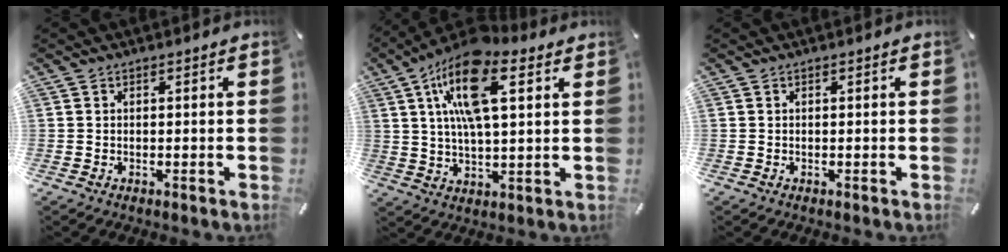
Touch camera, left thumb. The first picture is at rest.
{"total": 16.7, "force": [6.9, 7.4, 13.3], "torque": [-0.248, -0.008, 0.115]}
{"total": 0.0}